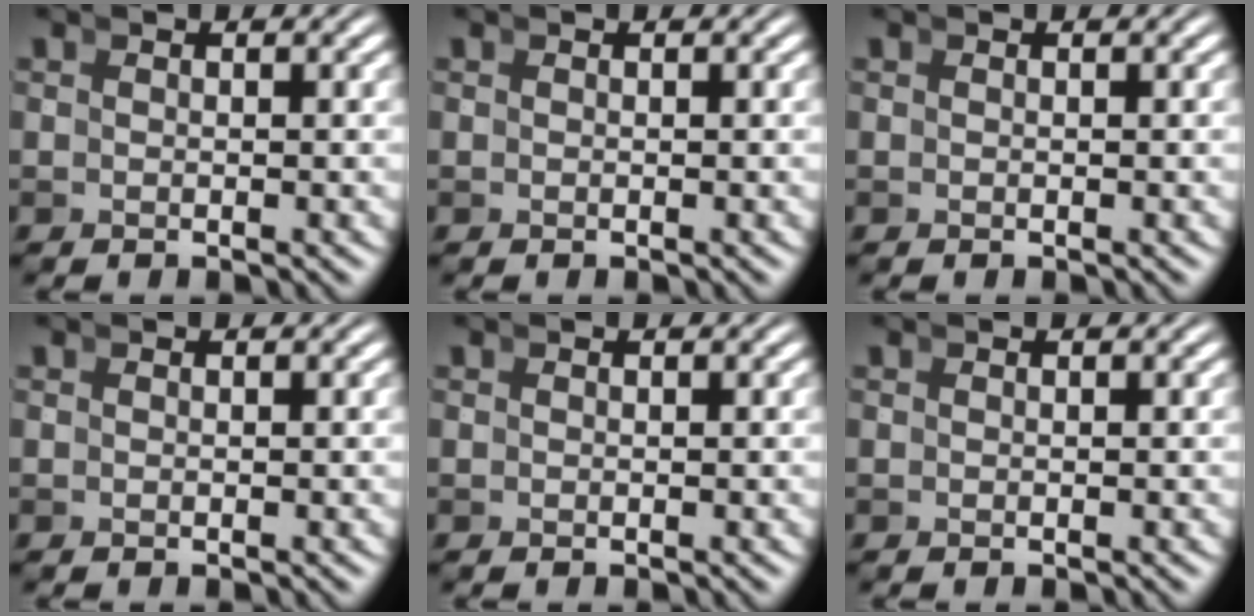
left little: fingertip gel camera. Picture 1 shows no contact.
{"total": 0.0}
{"total": 0.0}
{"total": 0.0}
{"total": 0.0}
{"total": 0.0}